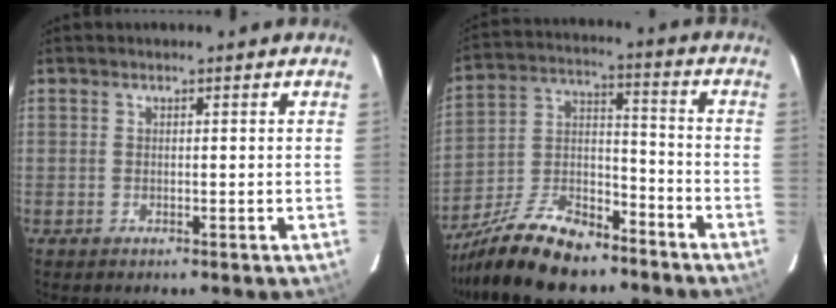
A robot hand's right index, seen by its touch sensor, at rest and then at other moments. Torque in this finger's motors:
{"motor_torque": [0.96, -1.18, 0.78, 0.10]}